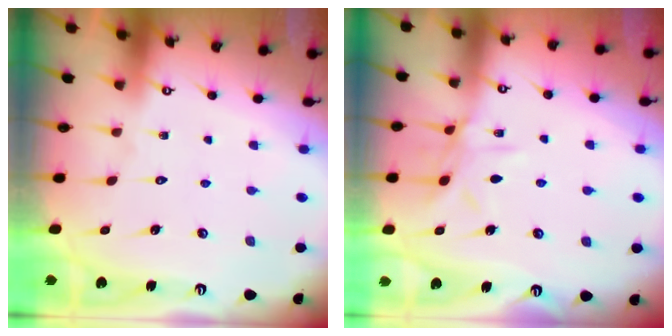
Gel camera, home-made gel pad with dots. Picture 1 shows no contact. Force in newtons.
{"total": 8.0, "press": 8.0, "slide": 0.7}